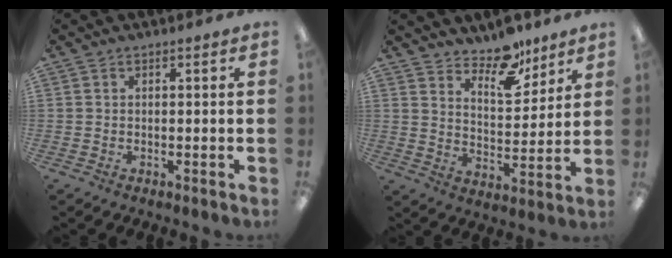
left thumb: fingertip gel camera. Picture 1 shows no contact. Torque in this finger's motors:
{"motor_torque": [0.01, -0.02, -0.02, -0.26, 0.01]}